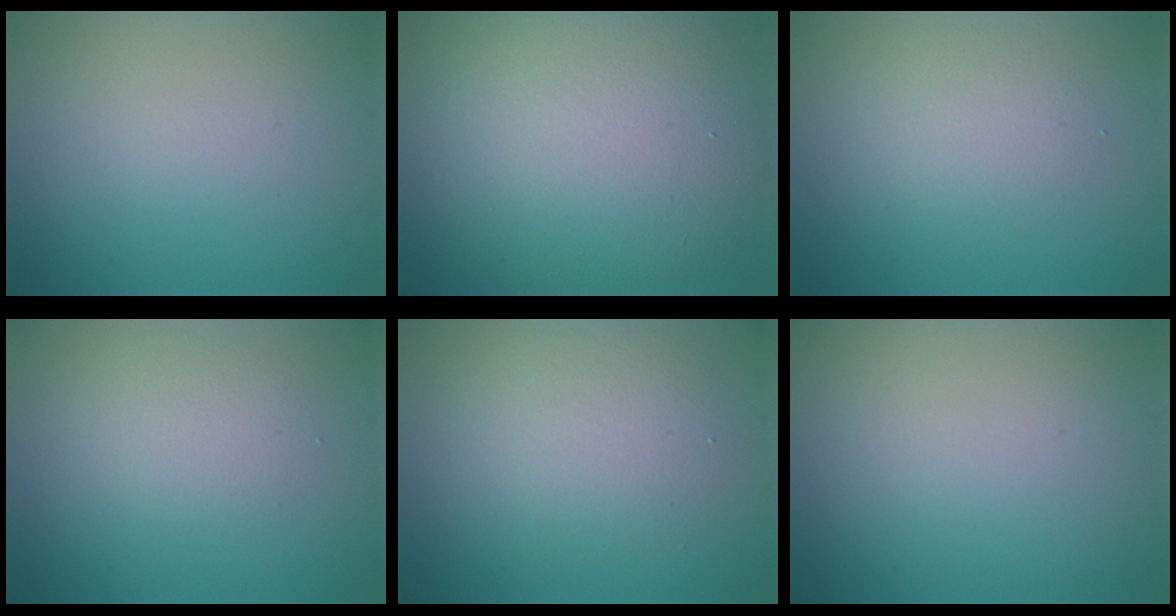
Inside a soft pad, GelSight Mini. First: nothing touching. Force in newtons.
{"total": 12.5, "press": 12.4, "slide": 1.2}
{"total": 2.4, "press": 2.4, "slide": 0.1}
{"total": 2.4, "press": 2.4, "slide": 0.1}
{"total": 4.0, "press": 4.0, "slide": 0.1}
{"total": 0.0}